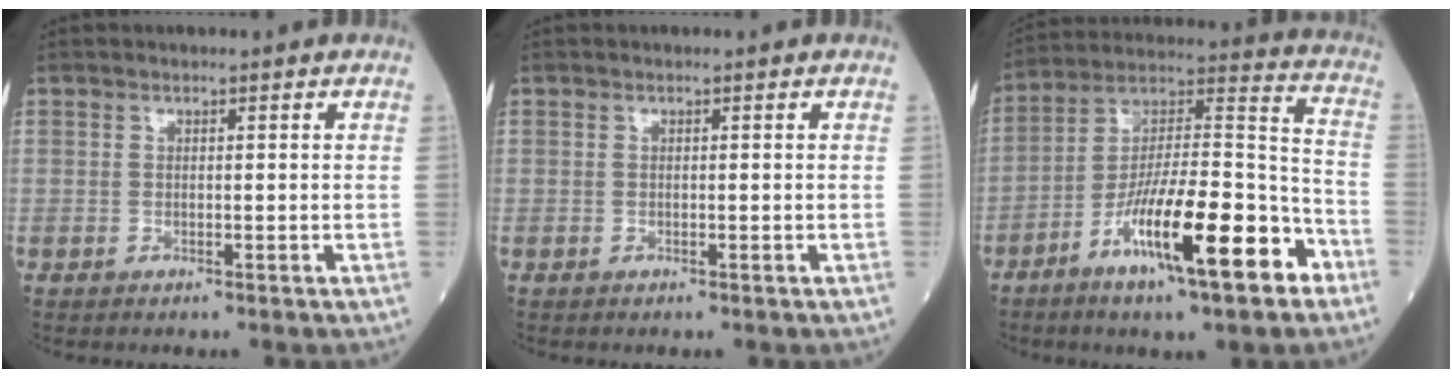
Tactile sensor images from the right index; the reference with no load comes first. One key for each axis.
{"total": 0.0}
{"total": 19.6, "fx": -9.7, "fy": 3.1, "fz": 16.8, "tx": -0.287, "ty": -0.006, "tz": -0.157}